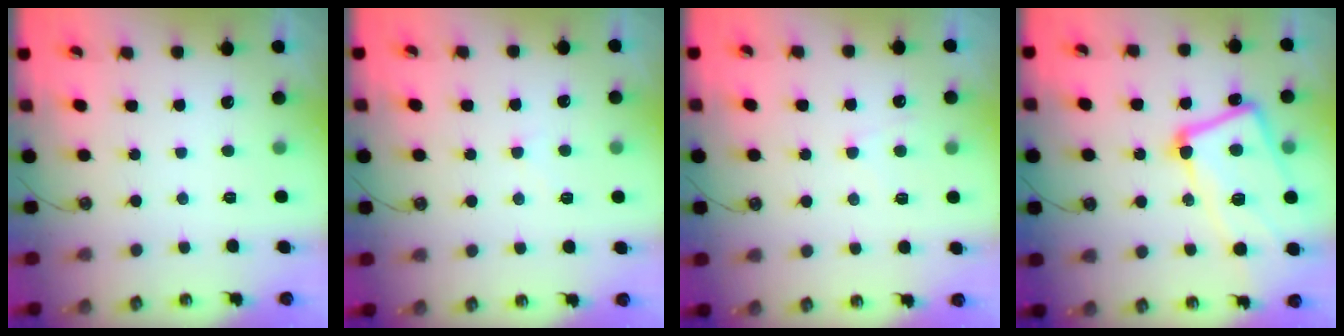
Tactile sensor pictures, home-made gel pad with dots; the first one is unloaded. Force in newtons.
{"total": 0.9, "press": 0.5, "slide": 0.7}
{"total": 4.5, "press": 4.5, "slide": 0.5}
{"total": 15.3, "press": 15.1, "slide": 2.2}